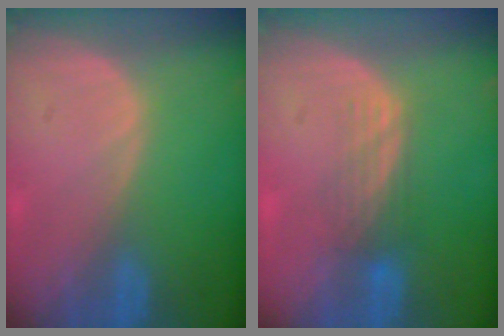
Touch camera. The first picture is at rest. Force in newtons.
{"total": 3.5, "press": 2.9, "slide": 1.9}